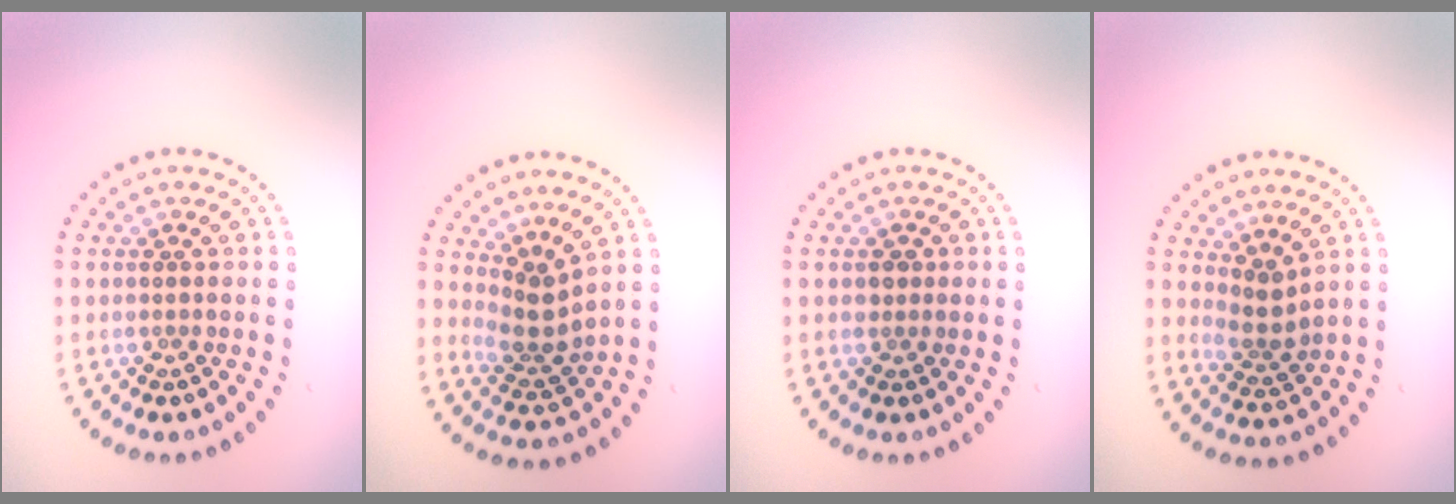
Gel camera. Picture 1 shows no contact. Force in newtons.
{"total": 2.9, "press": 2.0, "slide": 2.1}
{"total": 0.9, "press": 0.8, "slide": 0.4}
{"total": 2.2, "press": 1.5, "slide": 1.7}